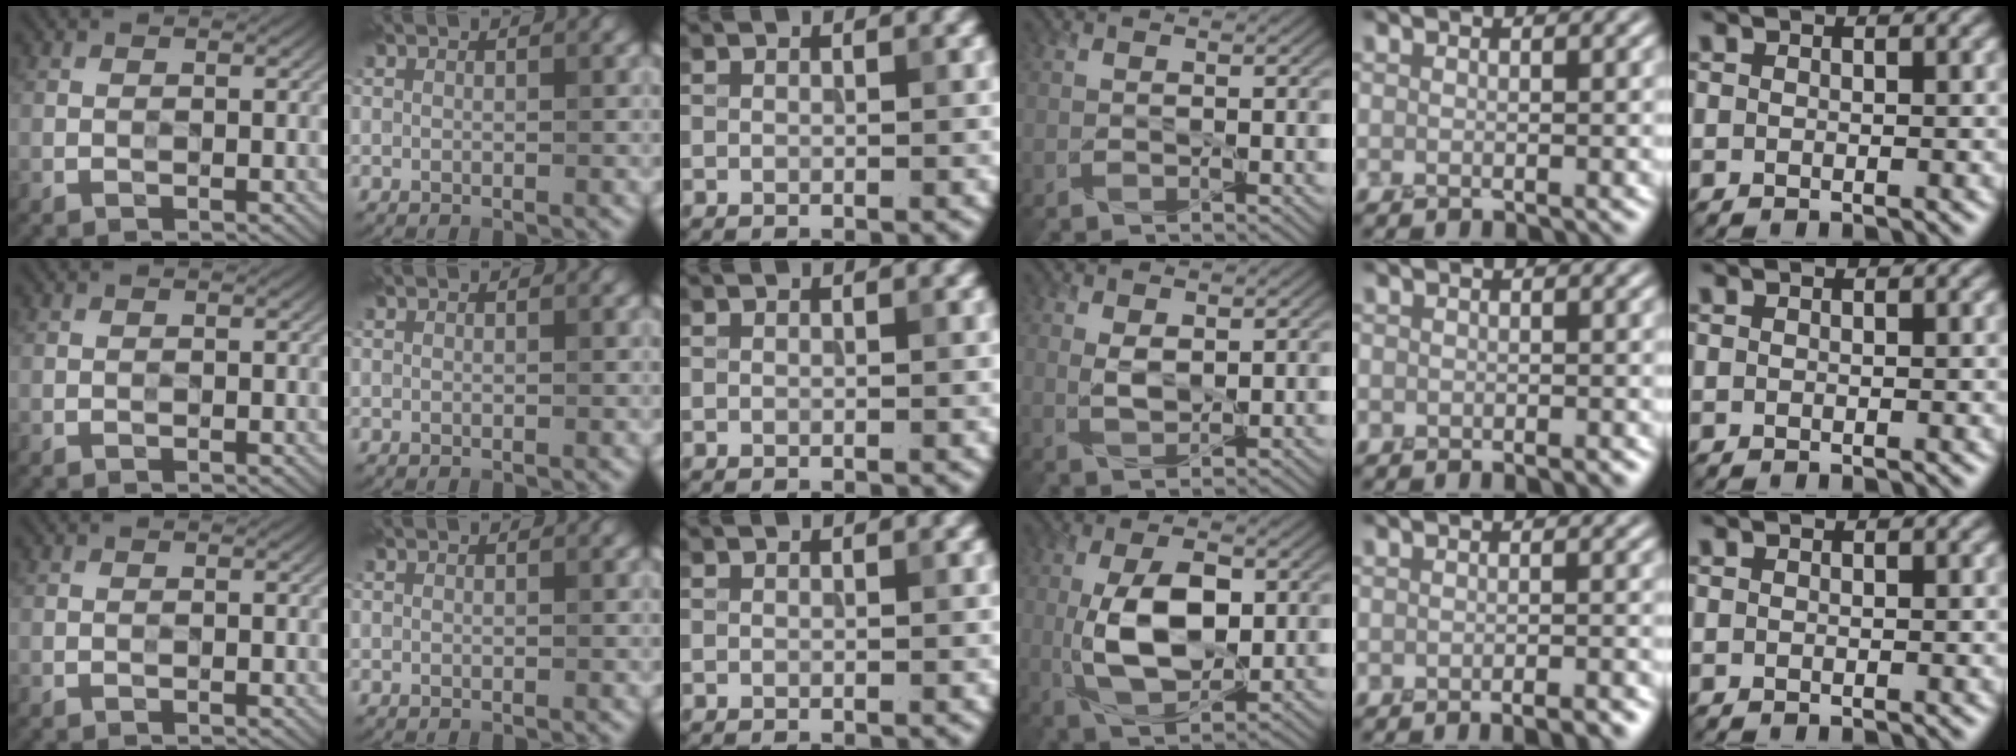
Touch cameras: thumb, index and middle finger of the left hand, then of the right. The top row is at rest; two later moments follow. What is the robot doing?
{"motion": "peel", "object": "bandage"}